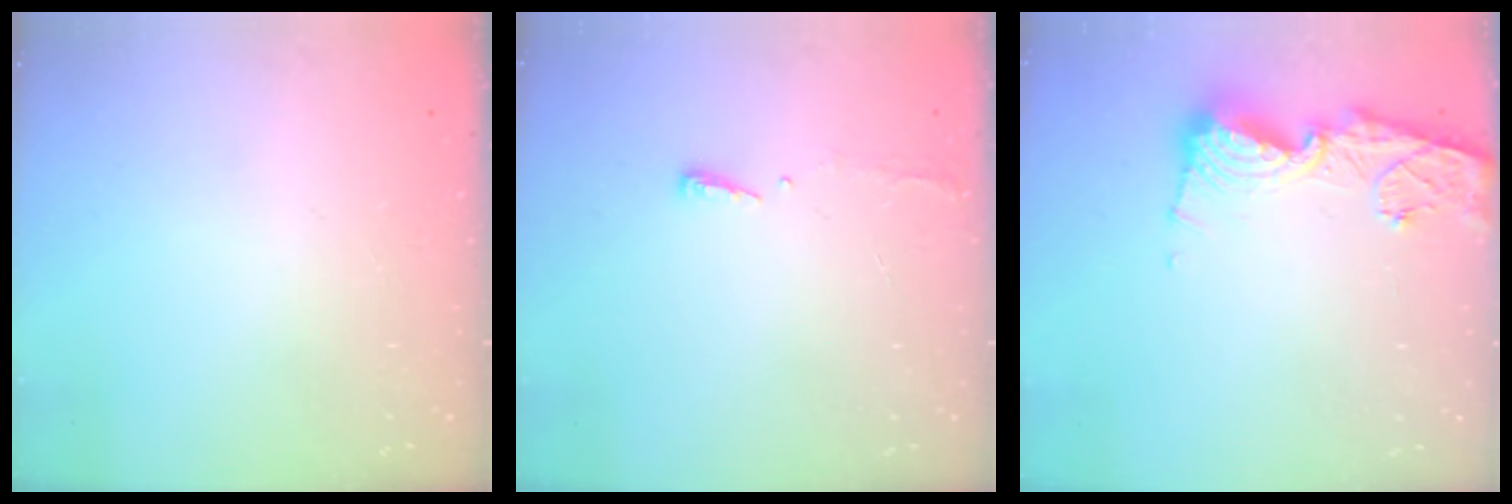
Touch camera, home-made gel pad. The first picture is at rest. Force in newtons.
{"total": 3.2, "press": 3.2, "slide": 0.6}
{"total": 11.2, "press": 11.2, "slide": 1.3}